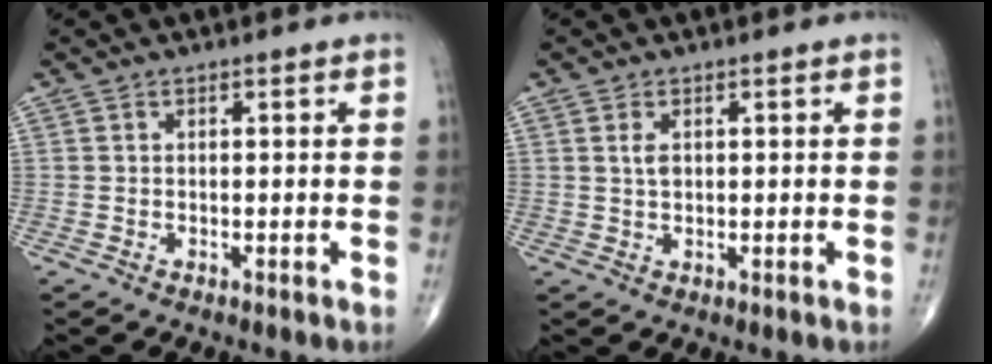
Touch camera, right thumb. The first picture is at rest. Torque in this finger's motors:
{"motor_torque": [-0.41, 0.31, -0.07, -0.06, -0.02]}